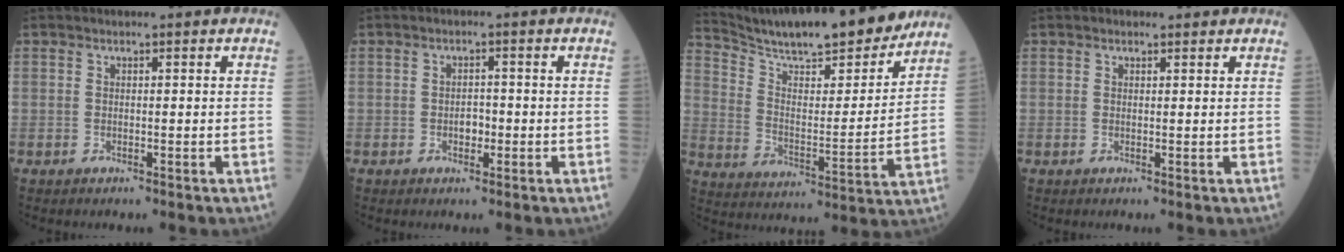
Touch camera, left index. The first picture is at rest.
{"total": 1.8, "force": [-0.5, 1.2, 1.3], "torque": [-0.019, 0.004, -0.007]}
{"total": 20.2, "force": [18.3, 2.2, 8.4], "torque": [-0.151, -0.016, 0.281]}
{"total": 0.9, "force": [0.7, 0.5, 0.1], "torque": [-0.005, 0.001, 0.008]}